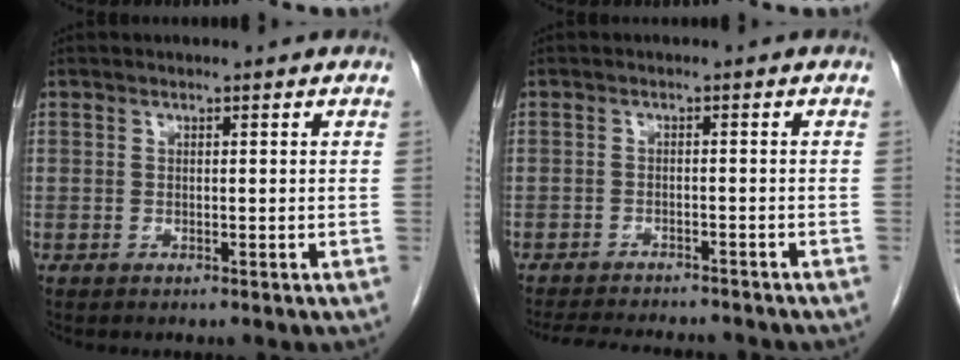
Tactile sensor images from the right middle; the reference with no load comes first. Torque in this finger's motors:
{"motor_torque": [0.09, -0.09, 0.01, 0.03]}